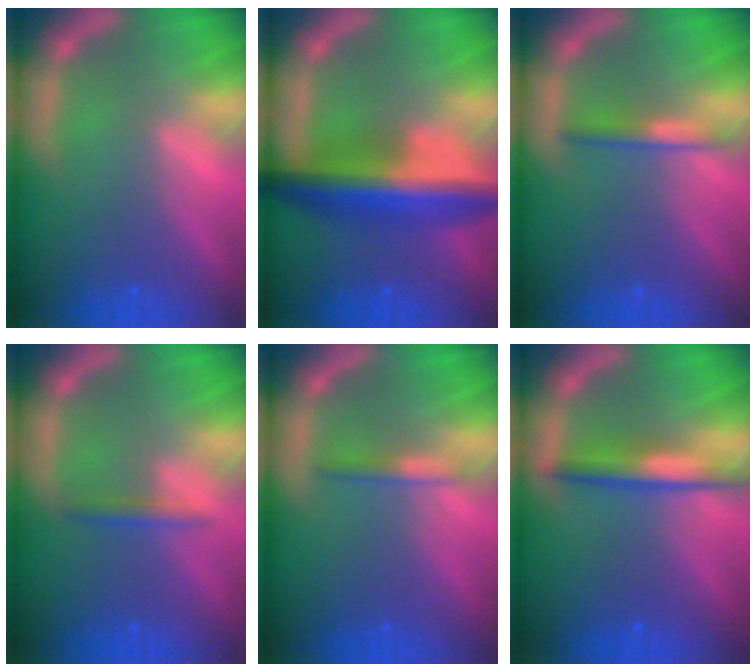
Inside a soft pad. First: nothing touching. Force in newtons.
{"total": 8.4}
{"total": 2.0}
{"total": 1.4}
{"total": 1.4}
{"total": 3.5}